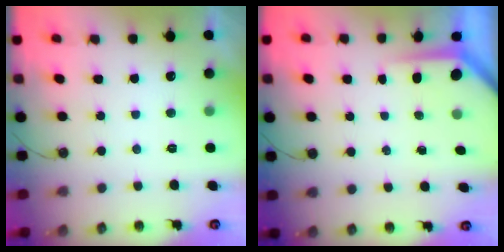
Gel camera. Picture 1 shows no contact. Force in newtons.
{"total": 3.7, "press": 3.7, "slide": 0.3}